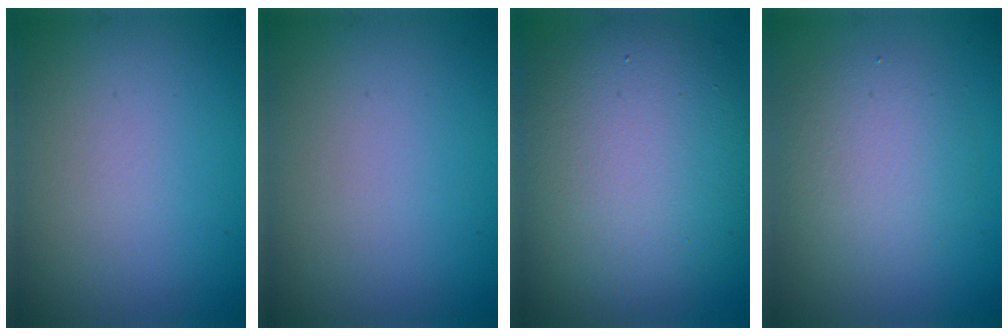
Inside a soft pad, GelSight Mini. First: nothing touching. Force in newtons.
{"total": 0.0}
{"total": 11.6, "press": 11.6, "slide": 0.5}
{"total": 3.6, "press": 3.6, "slide": 0.4}